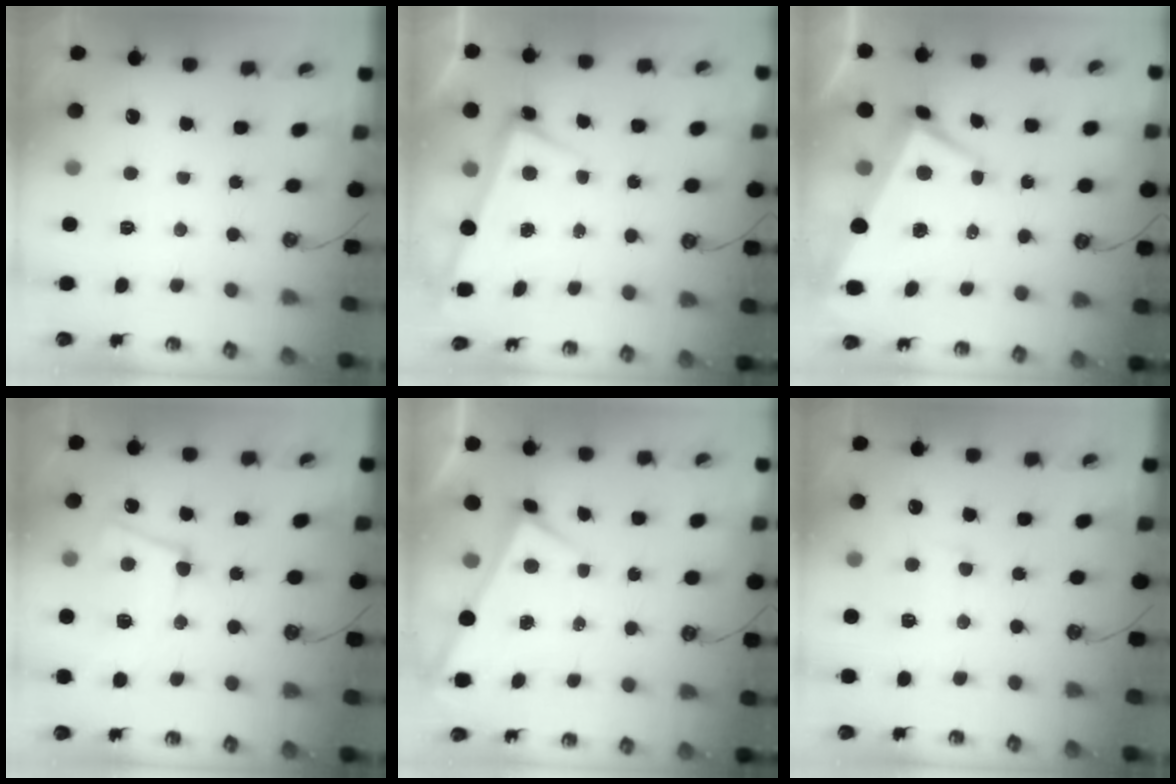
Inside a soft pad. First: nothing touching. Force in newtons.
{"total": 2.6, "press": 2.3, "slide": 1.1}
{"total": 1.8, "press": 1.1, "slide": 1.3}
{"total": 7.8, "press": 7.6, "slide": 1.4}
{"total": 1.3, "press": 1.3, "slide": 0.3}
{"total": 1.8, "press": 1.4, "slide": 1.1}